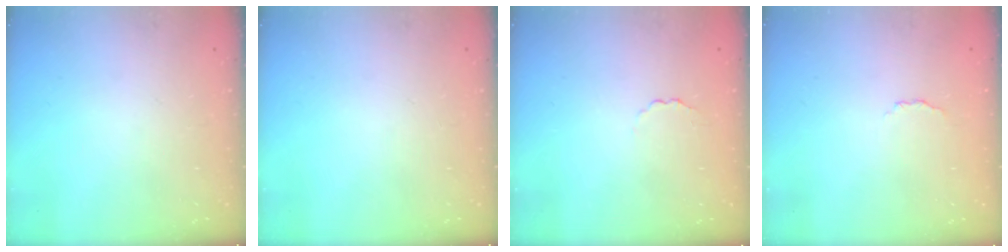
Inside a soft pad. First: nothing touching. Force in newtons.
{"total": 0.0}
{"total": 1.7, "press": 1.6, "slide": 0.5}
{"total": 2.9, "press": 2.8, "slide": 0.7}